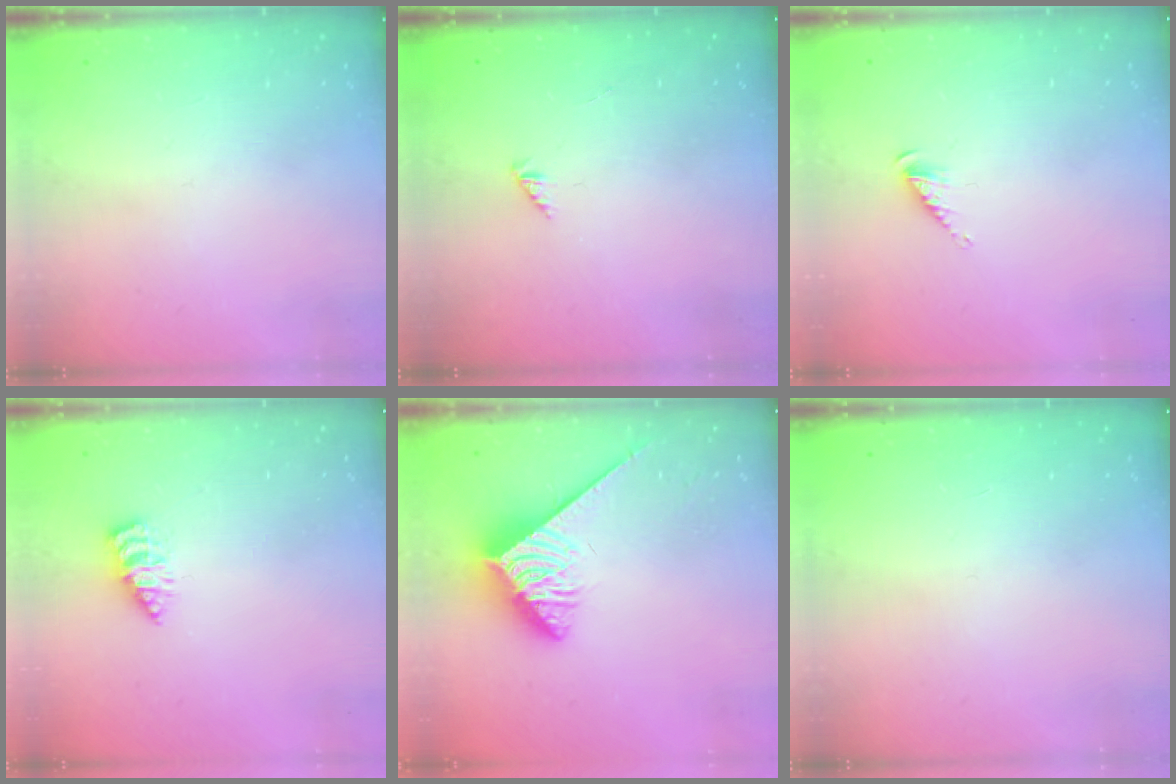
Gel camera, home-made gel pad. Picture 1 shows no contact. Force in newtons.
{"total": 0.0}
{"total": 3.3, "press": 3.3, "slide": 0.5}
{"total": 2.9, "press": 2.8, "slide": 0.4}
{"total": 3.8, "press": 3.8, "slide": 0.4}
{"total": 0.0}